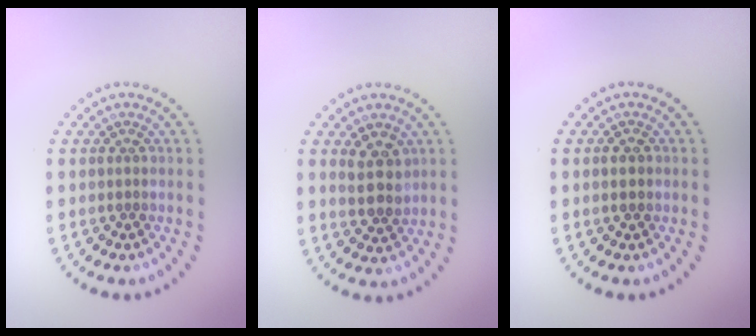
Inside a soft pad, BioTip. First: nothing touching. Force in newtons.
{"total": 2.9, "press": 2.7, "slide": 0.9}
{"total": 1.7, "press": 1.7, "slide": 0.2}